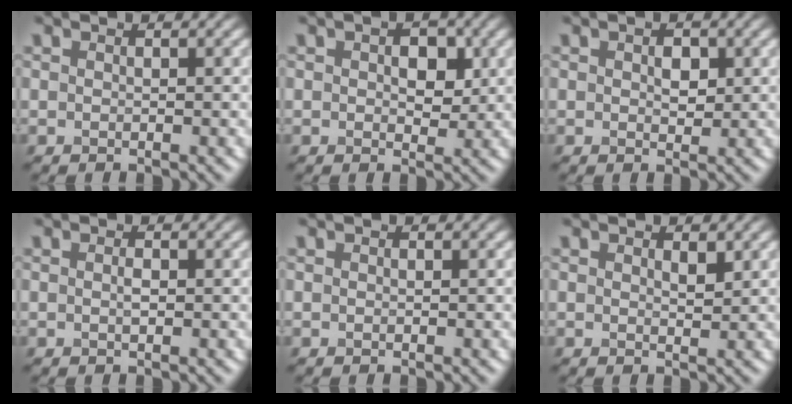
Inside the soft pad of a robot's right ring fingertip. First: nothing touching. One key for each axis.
{"total": 3.2, "fx": 0.6, "fy": 1.9, "fz": 2.4, "tx": -0.031, "ty": -0.001, "tz": 0.008}
{"total": 1.7, "fx": 0.3, "fy": 1.1, "fz": 1.3, "tx": -0.018, "ty": -0.001, "tz": 0.005}
{"total": 0.7, "fx": 0.0, "fy": 0.2, "fz": 0.6, "tx": -0.014, "ty": 0.000, "tz": 0.000}
{"total": 0.0}
{"total": 1.0, "fx": 0.6, "fy": 0.4, "fz": 0.7, "tx": -0.013, "ty": -0.004, "tz": 0.011}